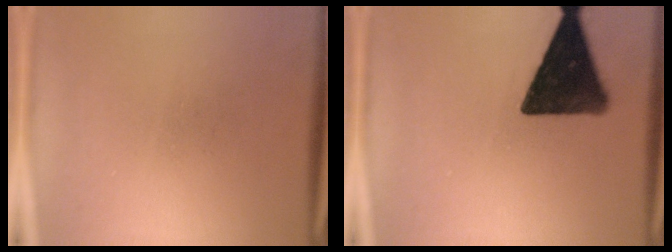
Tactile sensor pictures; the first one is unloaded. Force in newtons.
{"total": 14.6}